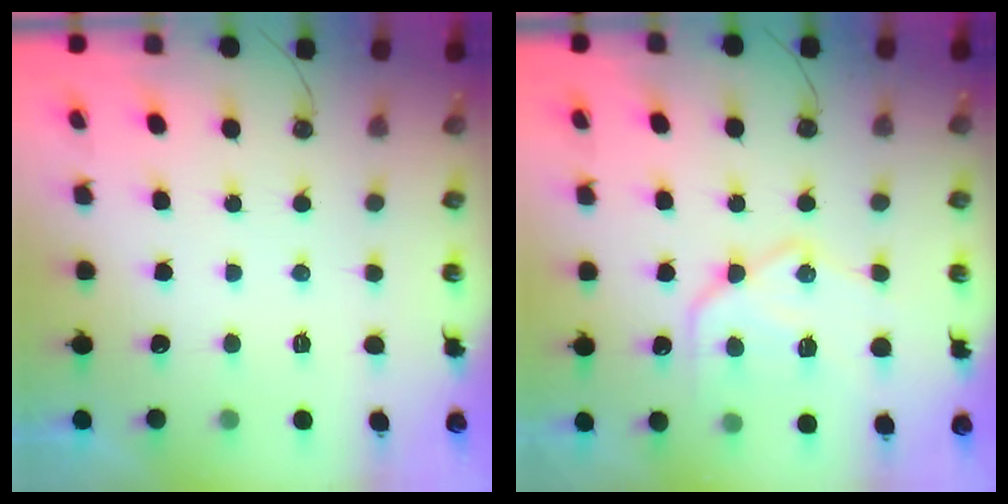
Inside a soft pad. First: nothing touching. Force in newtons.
{"total": 16.7, "press": 16.6, "slide": 1.3}